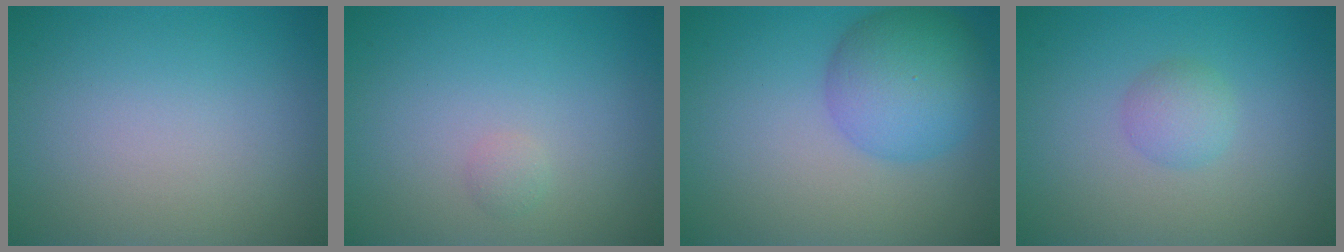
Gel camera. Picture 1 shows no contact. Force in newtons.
{"total": 0.7, "press": 0.7, "slide": 0.0}
{"total": 6.2, "press": 6.2, "slide": 0.3}
{"total": 1.7, "press": 1.7, "slide": 0.0}